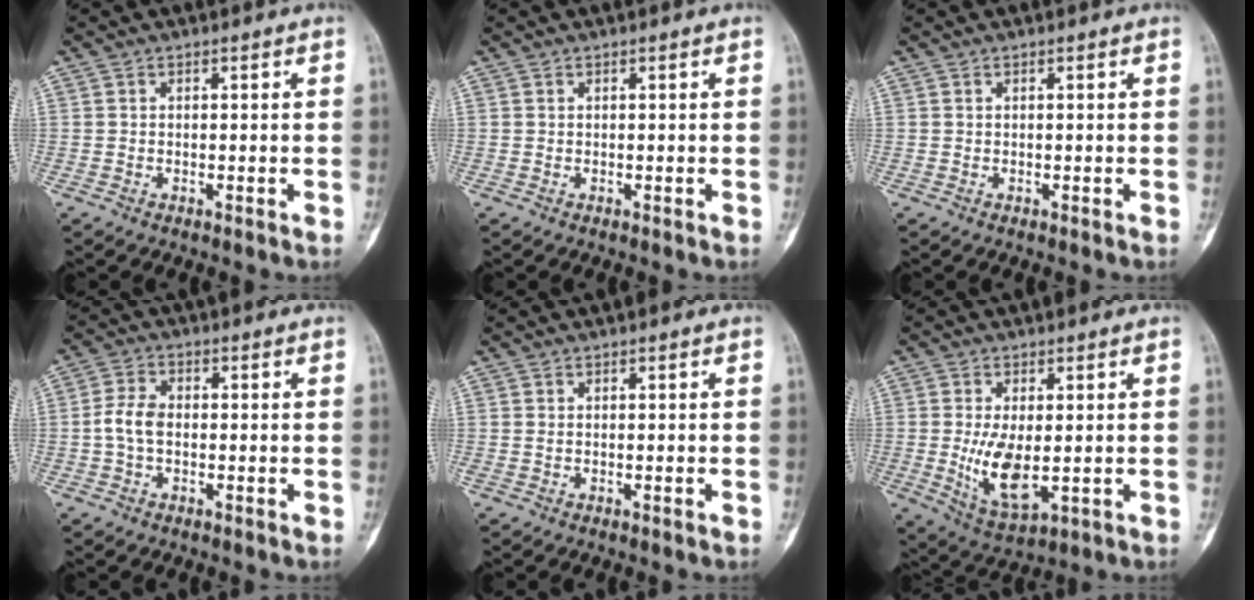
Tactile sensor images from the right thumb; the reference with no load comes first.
{"total": 0.0}
{"total": 0.0}
{"total": 4.9, "force": [-0.6, 3.1, 3.6], "torque": [-0.076, 0.013, -0.019]}
{"total": 0.7, "force": [-0.2, 0.1, 0.7], "torque": [-0.017, -0.002, 0.002]}
{"total": 9.2, "force": [-0.7, 4.4, 8.1], "torque": [-0.149, -0.021, 0.002]}